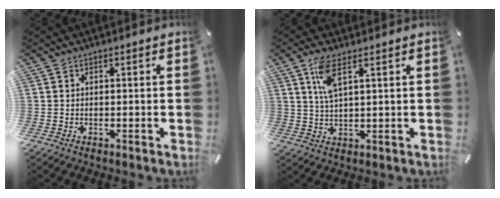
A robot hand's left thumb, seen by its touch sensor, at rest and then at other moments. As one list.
[{"total": 6.3, "force": [3.2, 2.0, 5.1], "torque": [-0.110, 0.005, 0.055]}]